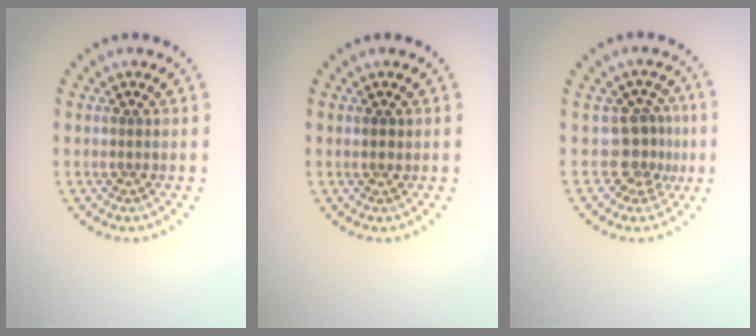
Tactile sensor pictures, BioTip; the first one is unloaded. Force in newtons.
{"total": 0.8, "press": 0.7, "slide": 0.4}
{"total": 2.8, "press": 2.1, "slide": 1.9}